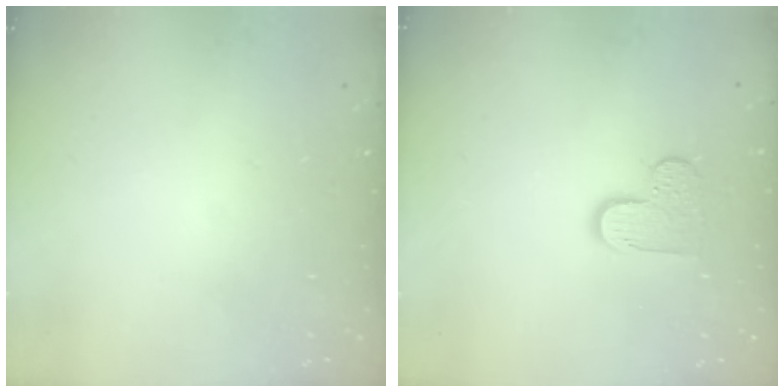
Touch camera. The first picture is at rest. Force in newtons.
{"total": 7.4, "press": 7.4, "slide": 0.5}